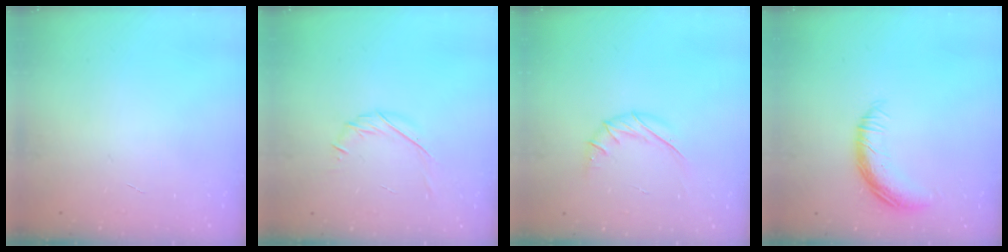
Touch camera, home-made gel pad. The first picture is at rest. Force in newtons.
{"total": 4.1, "press": 4.0, "slide": 1.1}
{"total": 8.5, "press": 8.5, "slide": 0.6}
{"total": 11.5, "press": 11.5, "slide": 0.5}